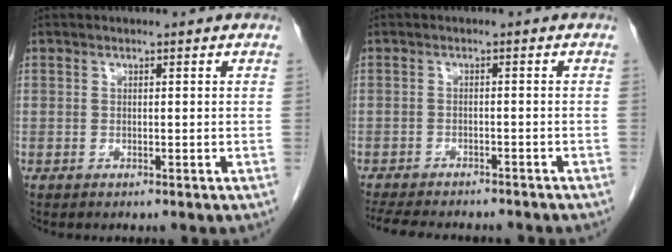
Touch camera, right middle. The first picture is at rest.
{"total": 13.1, "force": [-11.4, 3.6, 5.5], "torque": [-0.108, -0.010, -0.149]}